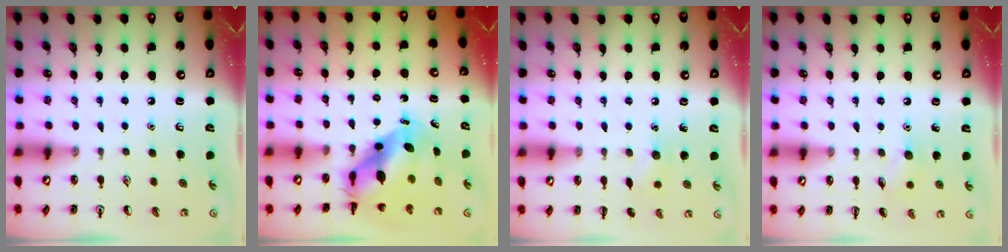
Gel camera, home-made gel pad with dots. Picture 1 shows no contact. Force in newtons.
{"total": 7.3, "press": 7.0, "slide": 1.9}
{"total": 5.6, "press": 5.4, "slide": 1.4}
{"total": 6.5, "press": 6.3, "slide": 1.7}